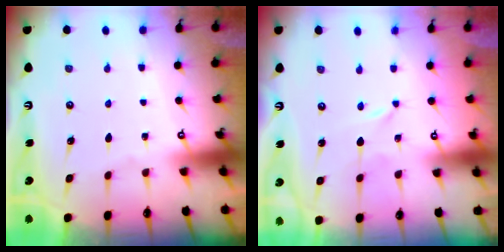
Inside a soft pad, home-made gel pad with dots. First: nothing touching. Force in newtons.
{"total": 0.0}